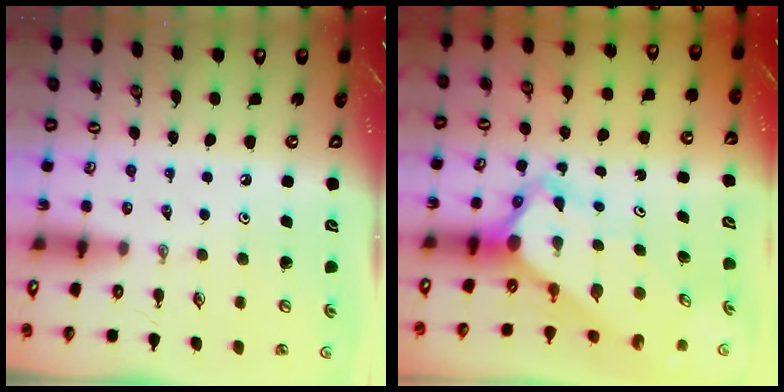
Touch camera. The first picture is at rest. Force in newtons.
{"total": 4.5, "press": 4.5, "slide": 0.5}